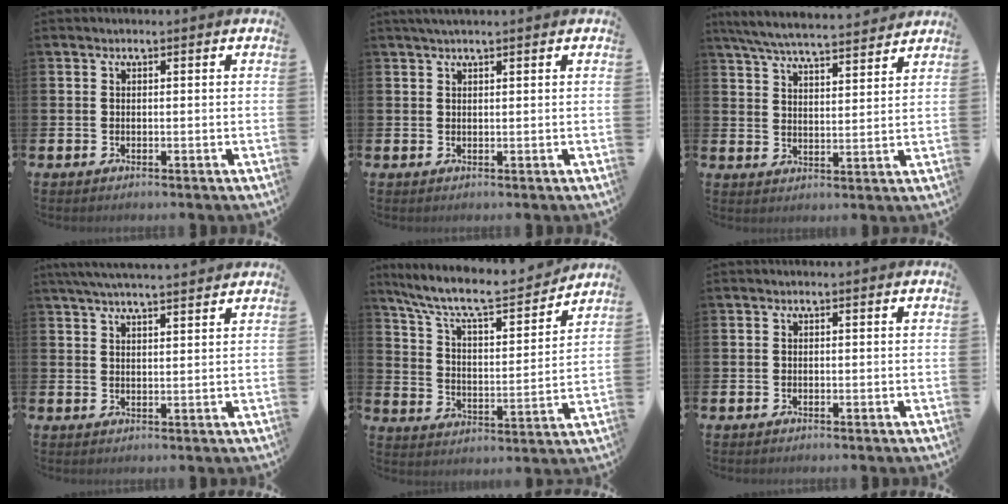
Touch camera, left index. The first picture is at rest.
{"total": 1.3, "force": [1.1, 0.0, 0.8], "torque": [-0.014, 0.002, 0.019]}
{"total": 6.5, "force": [6.3, 0.4, 1.8], "torque": [-0.060, -0.035, 0.112]}
{"total": 4.7, "force": [4.4, 0.0, 1.6], "torque": [-0.040, -0.013, 0.080]}
{"total": 9.6, "force": [8.5, 1.9, 4.0], "torque": [-0.110, -0.056, 0.142]}
{"total": 0.0}